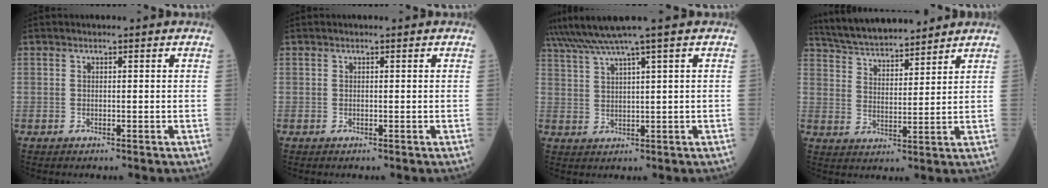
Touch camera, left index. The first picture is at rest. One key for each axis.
{"total": 0.0}
{"total": 5.7, "fx": 4.3, "fy": -1.9, "fz": 3.2, "tx": -0.068, "ty": 0.012, "tz": 0.085}
{"total": 13.6, "fx": 12.5, "fy": 2.4, "fz": 4.8, "tx": -0.088, "ty": 0.023, "tz": 0.213}